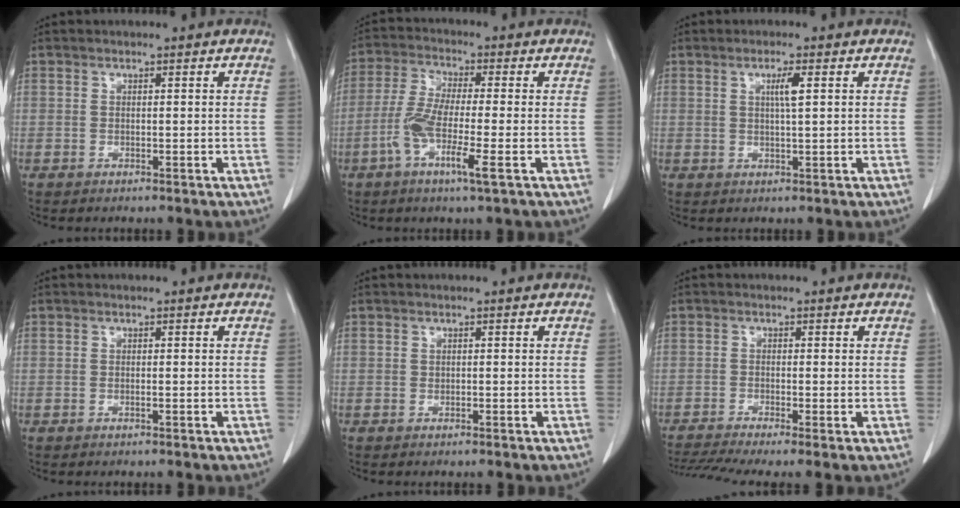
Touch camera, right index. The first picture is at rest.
{"total": 9.2, "force": [-3.1, 0.3, 8.6], "torque": [-0.172, -0.008, -0.065]}
{"total": 2.6, "force": [0.8, -0.1, 2.5], "torque": [-0.045, -0.002, 0.013]}
{"total": 0.0}
{"total": 0.0}
{"total": 6.8, "force": [-4.8, 0.3, 4.7], "torque": [-0.085, -0.007, -0.083]}